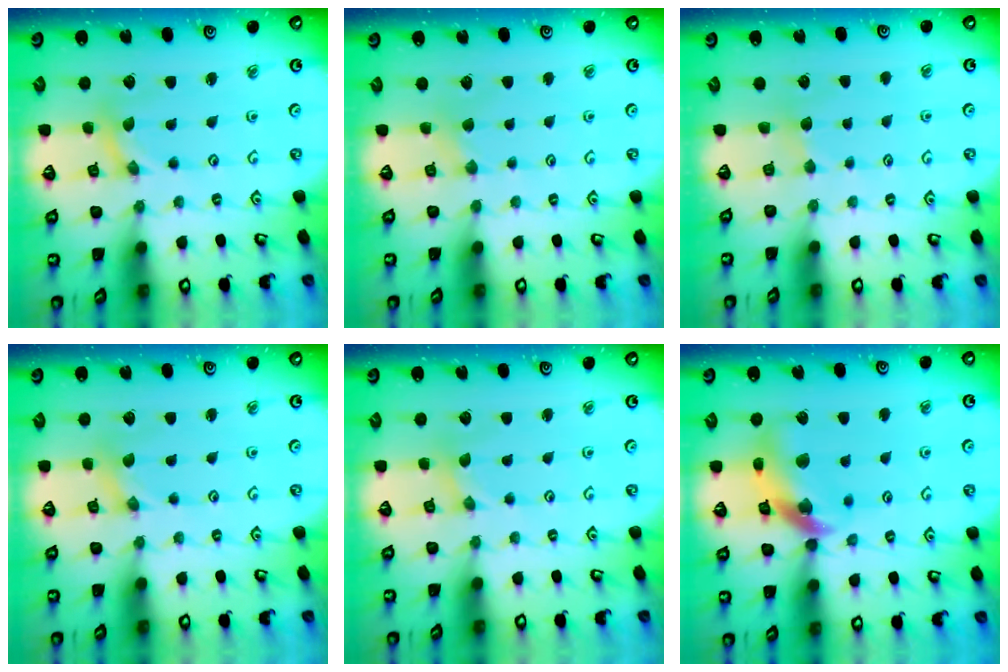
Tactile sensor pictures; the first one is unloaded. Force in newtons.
{"total": 1.2, "press": 1.1, "slide": 0.3}
{"total": 2.9, "press": 2.9, "slide": 0.4}
{"total": 0.0}
{"total": 0.0}
{"total": 14.1, "press": 14.0, "slide": 1.7}